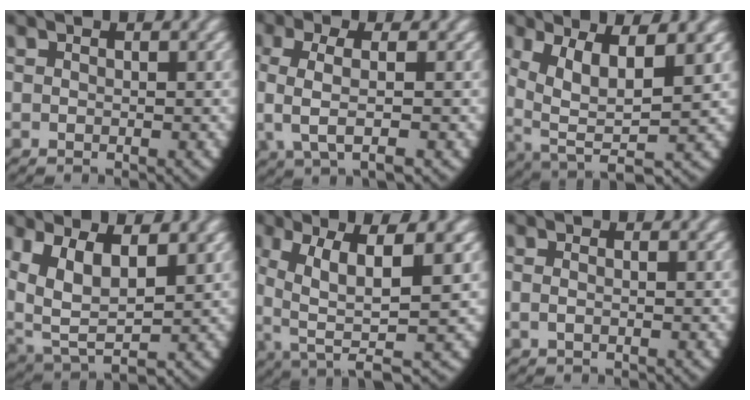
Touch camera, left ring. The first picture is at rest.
{"total": 5.1, "force": [0.8, 2.2, 4.5], "torque": [-0.102, -0.002, 0.020]}
{"total": 8.9, "force": [-0.2, 5.4, 7.0], "torque": [-0.149, -0.053, 0.028]}
{"total": 9.7, "force": [1.2, 7.2, 6.4], "torque": [-0.171, -0.052, 0.044]}
{"total": 7.8, "force": [0.2, 3.6, 6.9], "torque": [-0.131, -0.026, 0.022]}
{"total": 0.9, "force": [-0.4, 0.2, 0.8], "torque": [-0.027, -0.008, -0.003]}